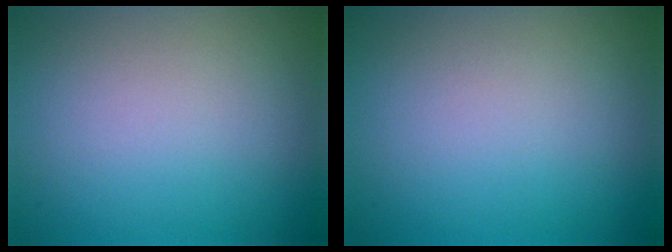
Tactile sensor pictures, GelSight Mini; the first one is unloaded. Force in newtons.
{"total": 0.0}